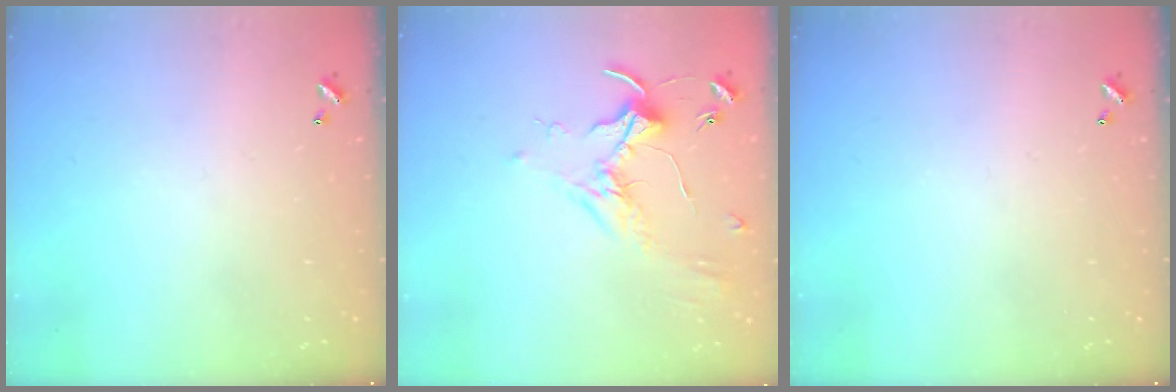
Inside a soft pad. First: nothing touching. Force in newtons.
{"total": 1.8, "press": 1.8, "slide": 0.4}
{"total": 0.0}